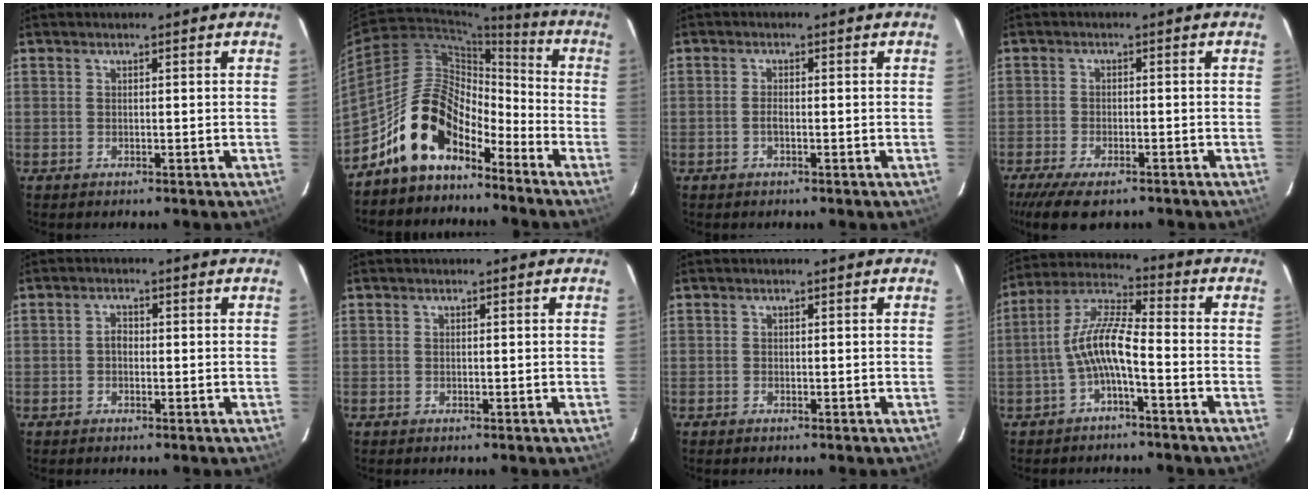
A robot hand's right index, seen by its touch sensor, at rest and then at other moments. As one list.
[{"total": 13.7, "force": [-10.3, 6.6, 6.2], "torque": [-0.114, 0.033, -0.184]}, {"total": 1.4, "force": [-0.5, 0.5, 1.2], "torque": [-0.026, 0.003, -0.011]}, {"total": 9.5, "force": [-7.3, 3.2, 5.2], "torque": [-0.129, -0.031, -0.126]}, {"total": 1.5, "force": [-0.3, 1.1, 0.9], "torque": [-0.016, 0.007, -0.009]}, {"total": 0.0}, {"total": 0.0}, {"total": 8.5, "force": [-3.1, 1.6, 7.8], "torque": [-0.175, 0.018, -0.061]}]